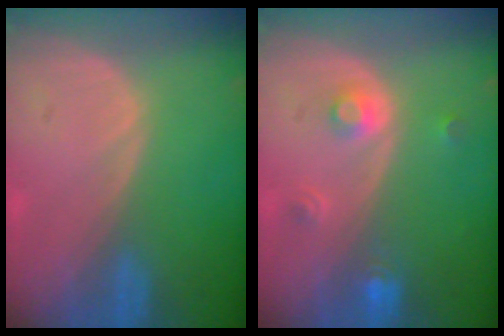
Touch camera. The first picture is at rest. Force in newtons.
{"total": 3.0, "press": 2.8, "slide": 1.2}